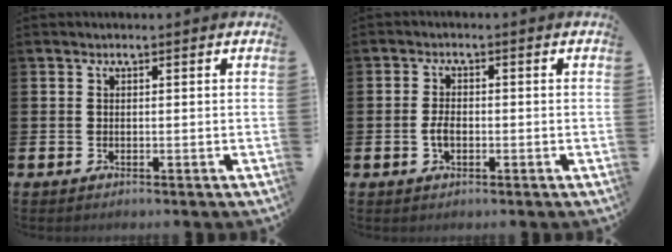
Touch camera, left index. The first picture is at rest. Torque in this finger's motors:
{"motor_torque": [0.29, -0.10, 0.02, 0.07]}